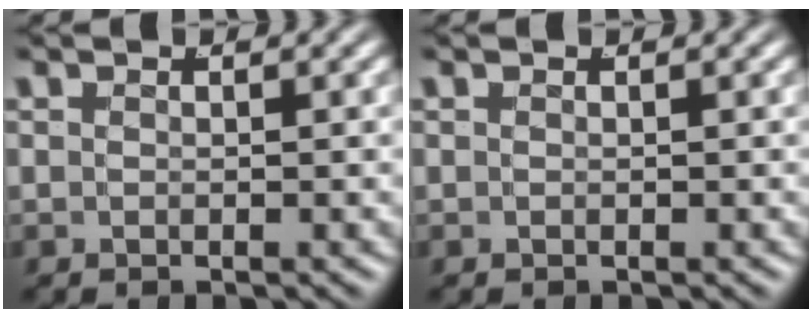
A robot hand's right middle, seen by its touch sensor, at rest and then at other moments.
{"total": 0.0}